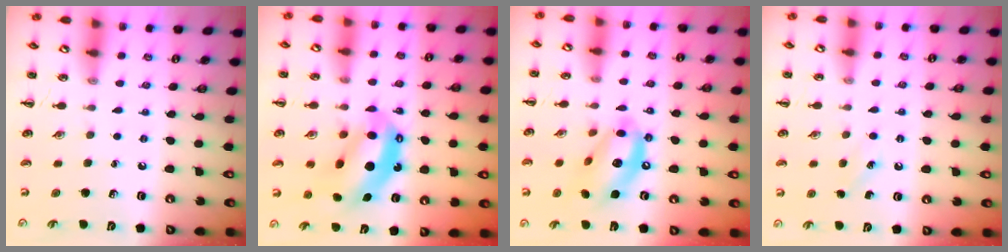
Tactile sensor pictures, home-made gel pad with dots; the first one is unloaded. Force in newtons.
{"total": 12.6, "press": 12.2, "slide": 3.3}
{"total": 14.1, "press": 13.8, "slide": 3.2}
{"total": 4.1, "press": 4.0, "slide": 1.1}